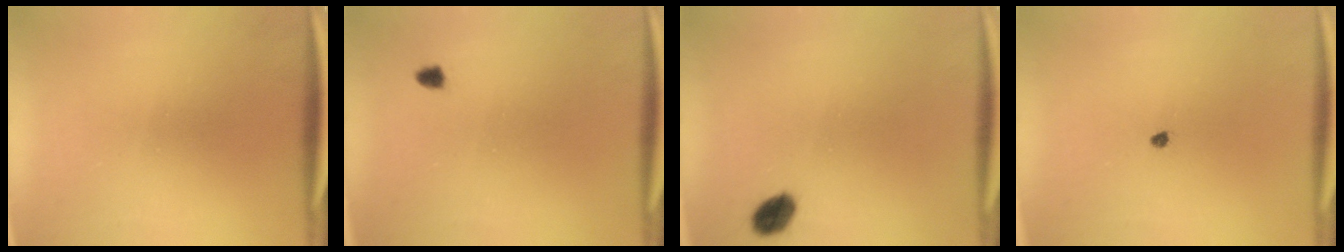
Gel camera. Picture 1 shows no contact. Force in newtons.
{"total": 1.0}
{"total": 4.3}
{"total": 0.7}